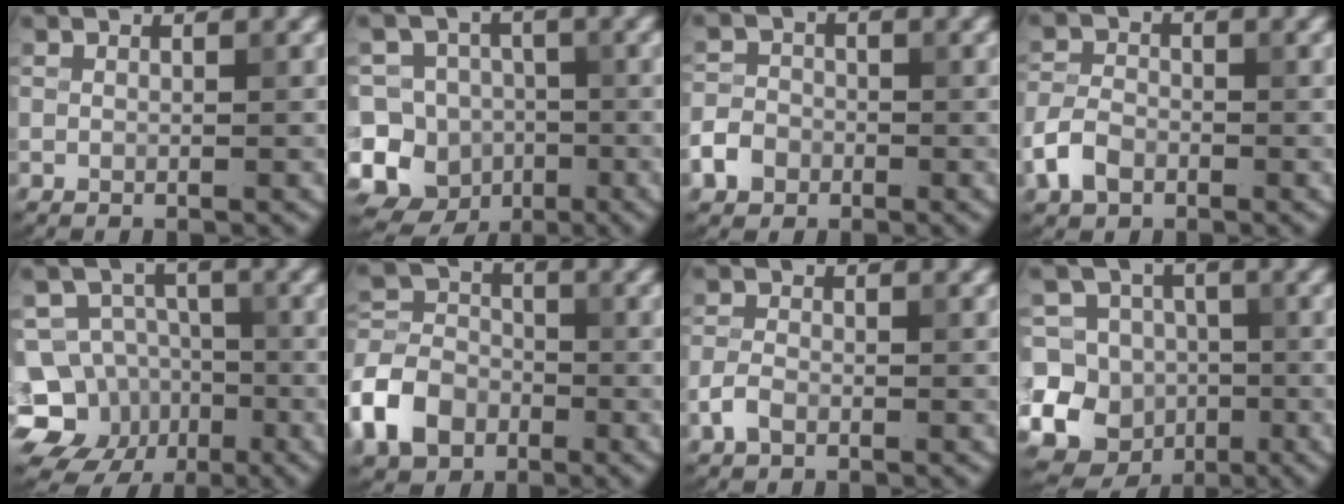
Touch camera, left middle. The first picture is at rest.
{"total": 13.2, "force": [-5.2, 11.7, 3.3], "torque": [-0.089, 0.014, -0.102]}
{"total": 2.8, "force": [-1.4, 2.3, 1.0], "torque": [-0.015, -0.002, -0.029]}
{"total": 3.3, "force": [-1.7, 2.2, 1.7], "torque": [-0.036, 0.002, -0.041]}
{"total": 10.9, "force": [-4.9, 9.4, 2.5], "torque": [-0.041, -0.011, -0.096]}
{"total": 6.7, "force": [-3.4, 4.9, 3.2], "torque": [-0.070, 0.006, -0.085]}
{"total": 1.7, "force": [-1.0, 1.0, 1.0], "torque": [-0.020, 0.003, -0.025]}
{"total": 15.7, "force": [-4.1, 14.5, 4.2], "torque": [-0.115, 0.010, -0.094]}